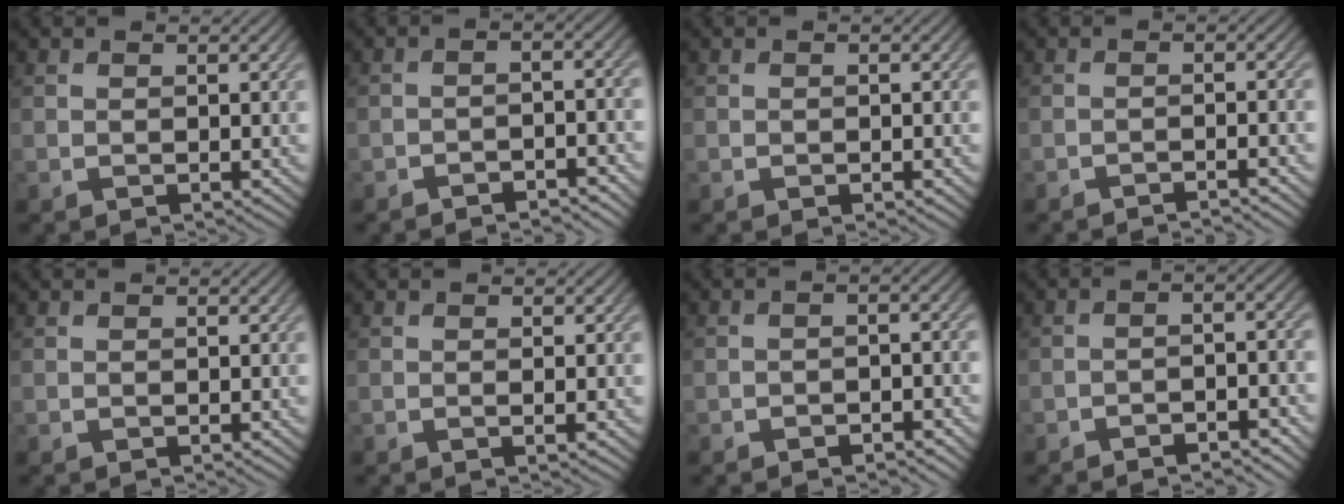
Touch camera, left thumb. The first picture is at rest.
{"total": 3.5, "force": [-2.9, 0.5, 2.0], "torque": [-0.033, 0.011, -0.047]}
{"total": 1.1, "force": [-0.3, 0.3, 1.0], "torque": [-0.014, -0.001, -0.003]}
{"total": 2.8, "force": [-2.1, 0.2, 1.8], "torque": [-0.023, 0.009, -0.046]}
{"total": 0.0}
{"total": 0.8, "force": [-0.1, 0.0, 0.8], "torque": [-0.016, 0.002, -0.004]}
{"total": 2.7, "force": [-1.9, 0.6, 1.9], "torque": [-0.033, 0.007, -0.031]}
{"total": 4.4, "force": [-3.1, 0.7, 3.0], "torque": [-0.048, 0.011, -0.049]}